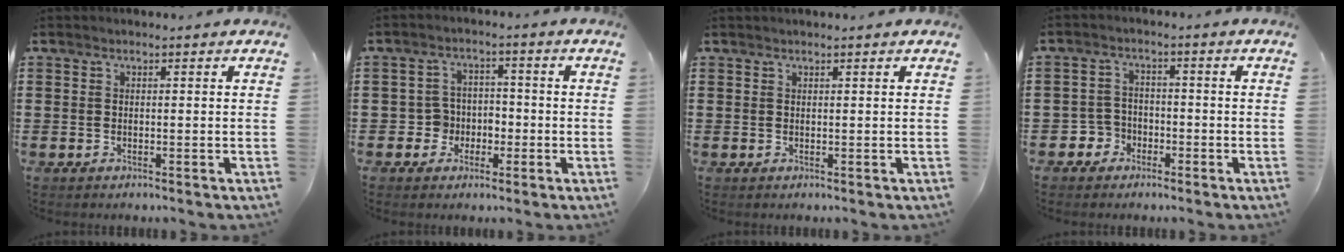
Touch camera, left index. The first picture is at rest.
{"total": 4.0, "force": [-1.5, 3.6, 1.0], "torque": [-0.031, 0.007, -0.031]}
{"total": 0.6, "force": [0.4, 0.0, 0.3], "torque": [-0.007, -0.001, 0.009]}
{"total": 3.5, "force": [-2.1, 2.7, 0.5], "torque": [-0.026, 0.005, -0.048]}